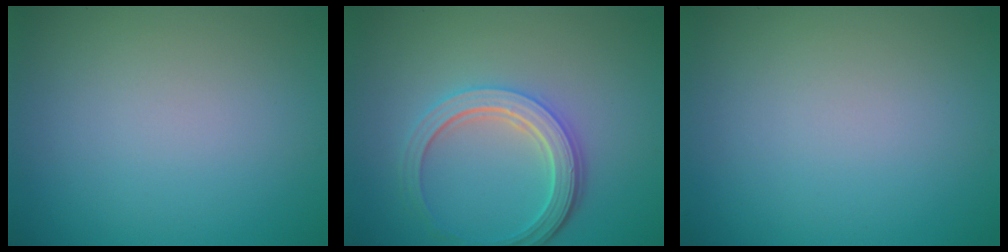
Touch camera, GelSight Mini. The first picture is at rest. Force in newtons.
{"total": 4.7, "press": 3.5, "slide": 3.1}
{"total": 0.0}